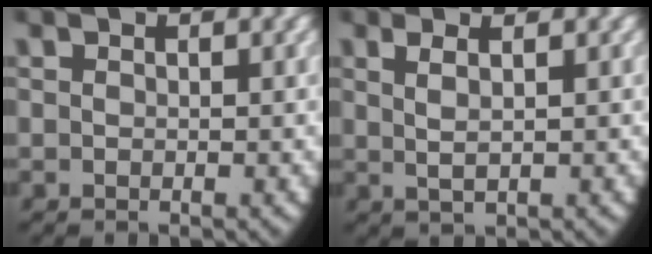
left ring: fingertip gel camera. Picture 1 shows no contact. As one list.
[{"total": 2.0, "force": [0.7, 0.4, 1.8], "torque": [-0.041, -0.004, 0.022]}]